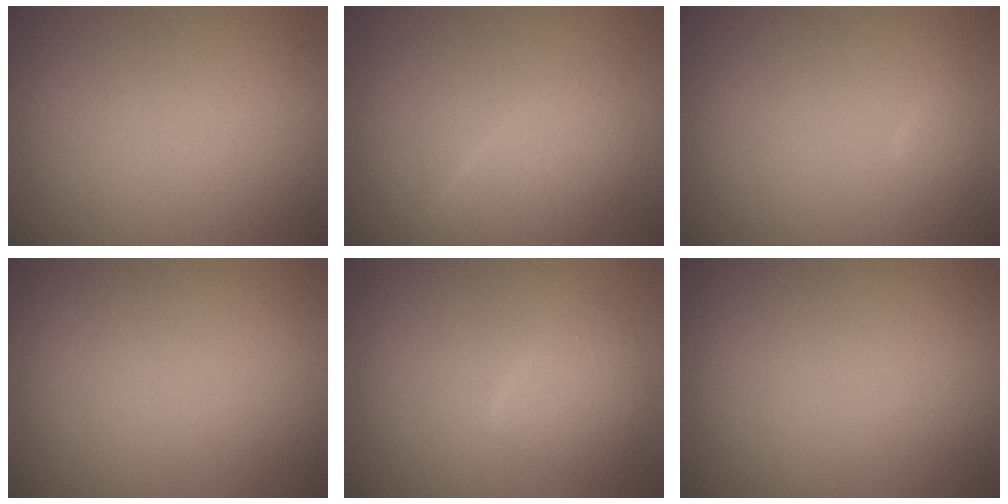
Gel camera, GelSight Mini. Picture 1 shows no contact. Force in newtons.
{"total": 2.6, "press": 2.5, "slide": 0.2}
{"total": 0.6, "press": 0.6, "slide": 0.0}
{"total": 0.0}
{"total": 2.6, "press": 2.6, "slide": 0.1}
{"total": 0.0}